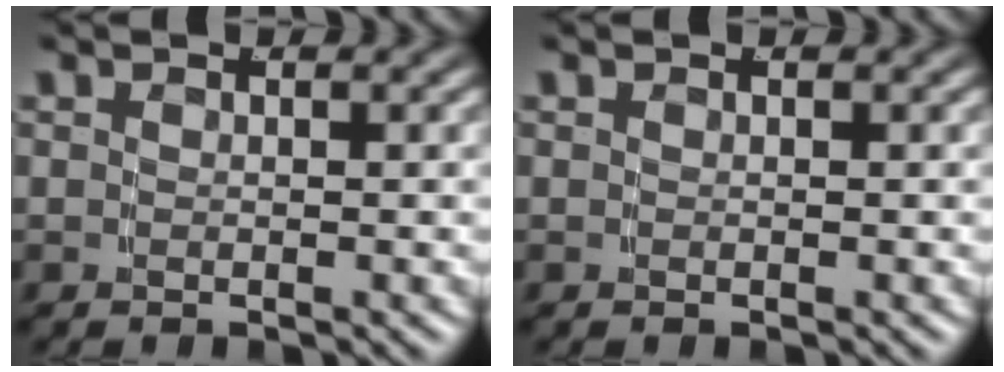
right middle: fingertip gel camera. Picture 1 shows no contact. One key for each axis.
{"total": 0.0}